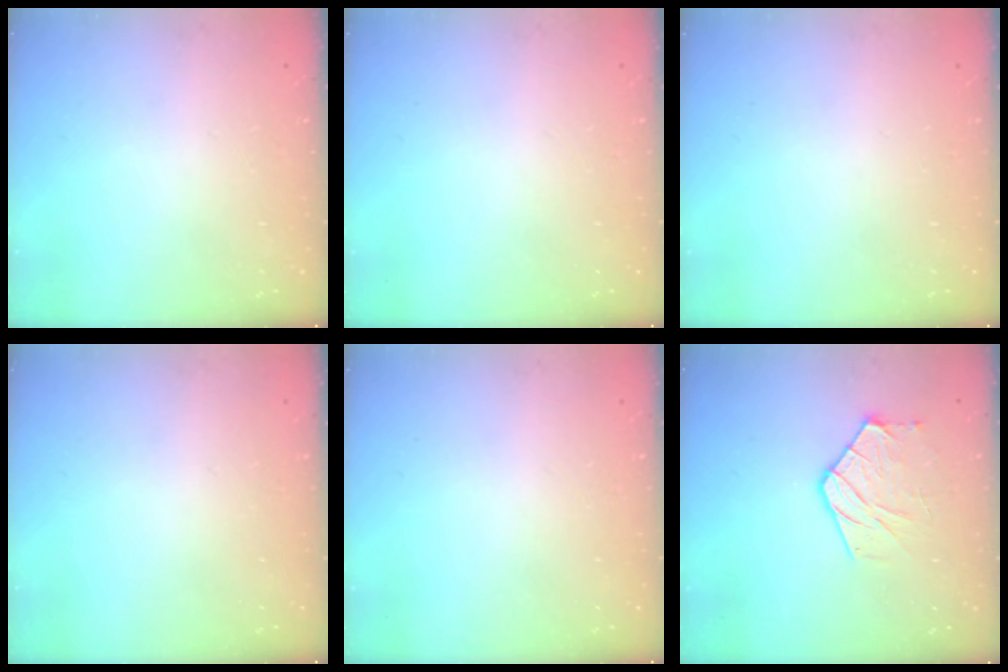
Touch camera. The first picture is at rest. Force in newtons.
{"total": 0.0}
{"total": 0.0}
{"total": 0.0}
{"total": 0.0}
{"total": 8.7, "press": 8.7, "slide": 0.2}